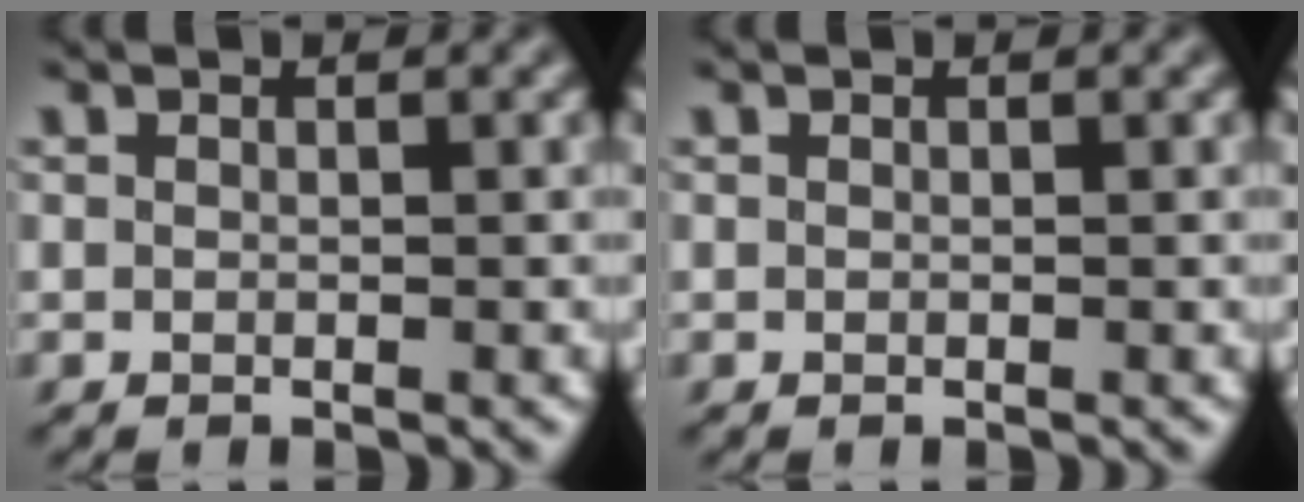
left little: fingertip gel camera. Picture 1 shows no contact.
{"total": 0.0}